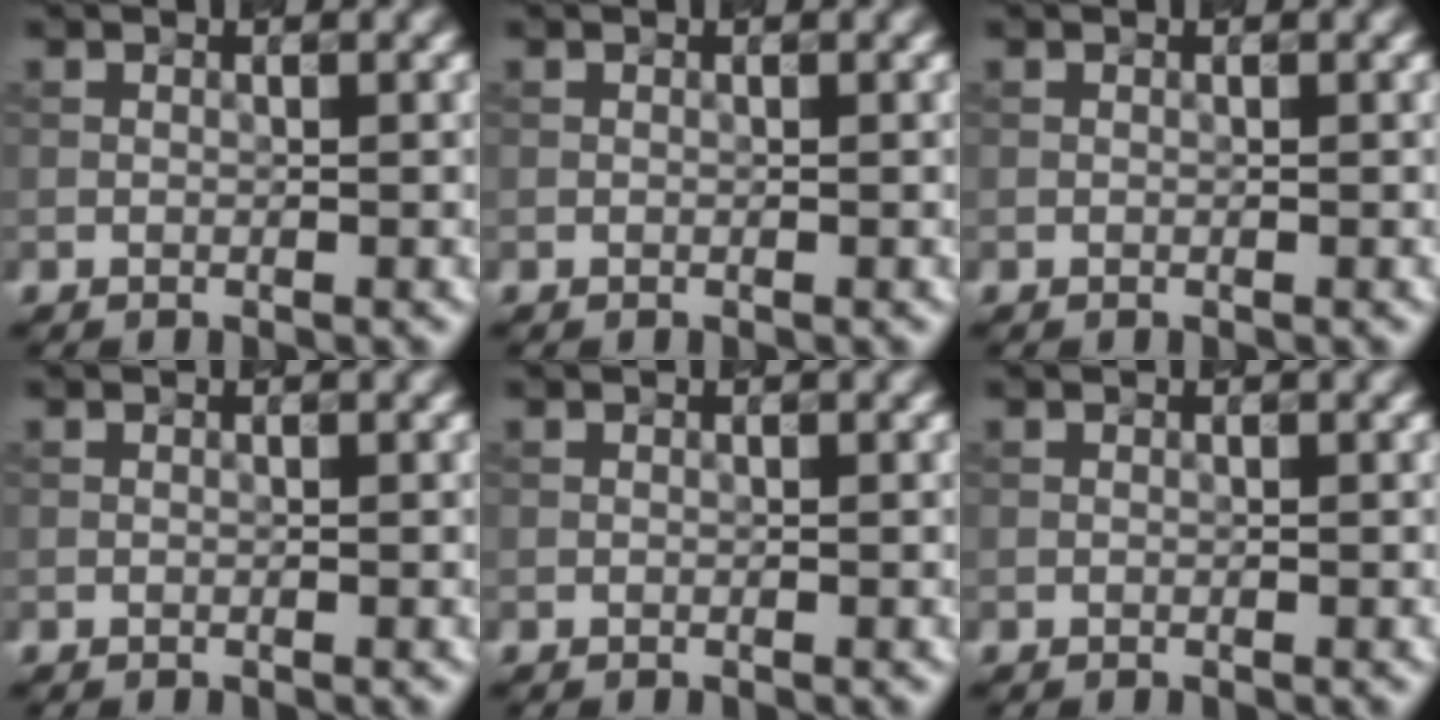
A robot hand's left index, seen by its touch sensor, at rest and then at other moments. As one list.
[{"total": 0.0}, {"total": 0.0}, {"total": 0.0}, {"total": 0.0}, {"total": 0.0}]